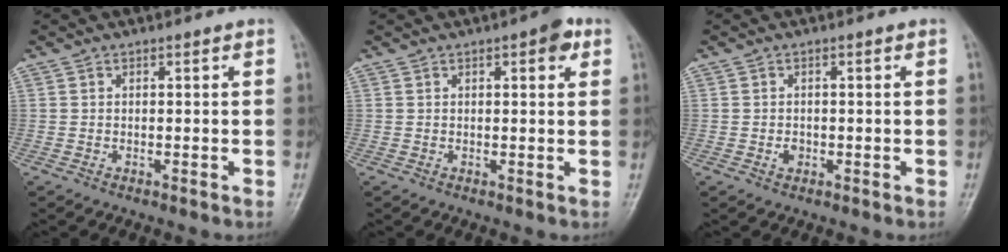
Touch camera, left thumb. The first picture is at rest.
{"total": 3.6, "force": [1.6, 1.3, 2.9], "torque": [-0.029, -0.001, 0.015]}
{"total": 1.4, "force": [-0.4, 1.1, 0.7], "torque": [-0.008, 0.002, -0.005]}